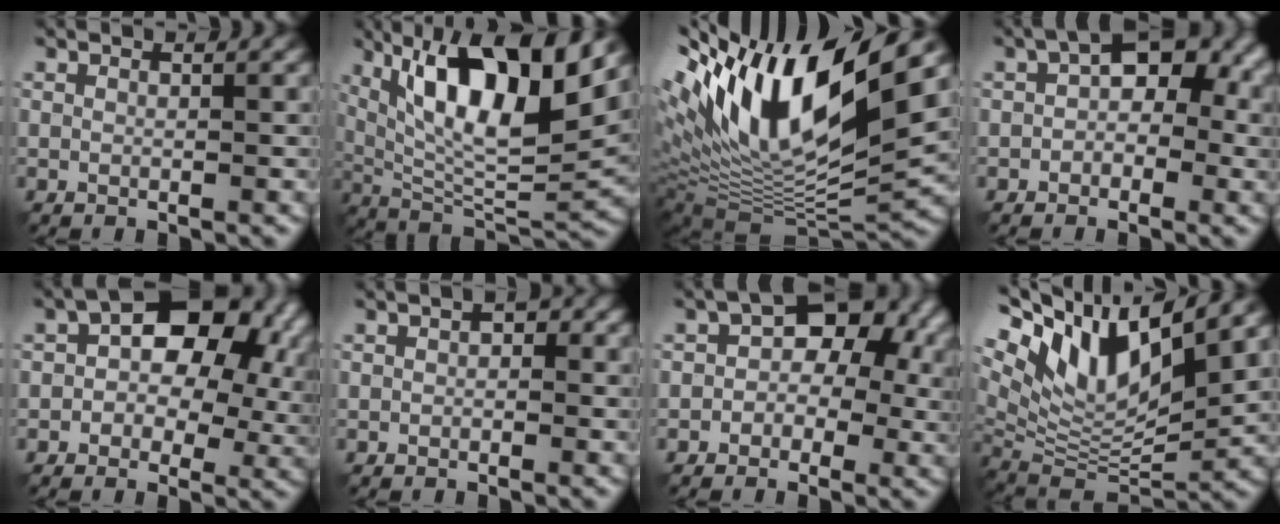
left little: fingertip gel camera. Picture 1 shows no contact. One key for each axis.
{"total": 13.3, "fx": 5.0, "fy": 4.4, "fz": 11.5, "tx": -0.187, "ty": 0.009, "tz": 0.087}
{"total": 16.3, "fx": 5.2, "fy": 5.8, "fz": 14.3, "tx": -0.264, "ty": 0.006, "tz": 0.083}
{"total": 6.7, "fx": 0.9, "fy": 4.4, "fz": 5.0, "tx": -0.054, "ty": 0.012, "tz": -0.002}
{"total": 11.4, "fx": 2.4, "fy": 7.2, "fz": 8.5, "tx": -0.107, "ty": 0.011, "tz": 0.025}
{"total": 1.8, "fx": -0.2, "fy": 1.3, "fz": 1.3, "tx": -0.010, "ty": 0.004, "tz": -0.008}
{"total": 7.1, "fx": 1.0, "fy": 5.1, "fz": 4.9, "tx": -0.034, "ty": 0.007, "tz": -0.005}
{"total": 11.4, "fx": 5.6, "fy": 4.3, "fz": 9.0, "tx": -0.171, "ty": 0.006, "tz": 0.108}